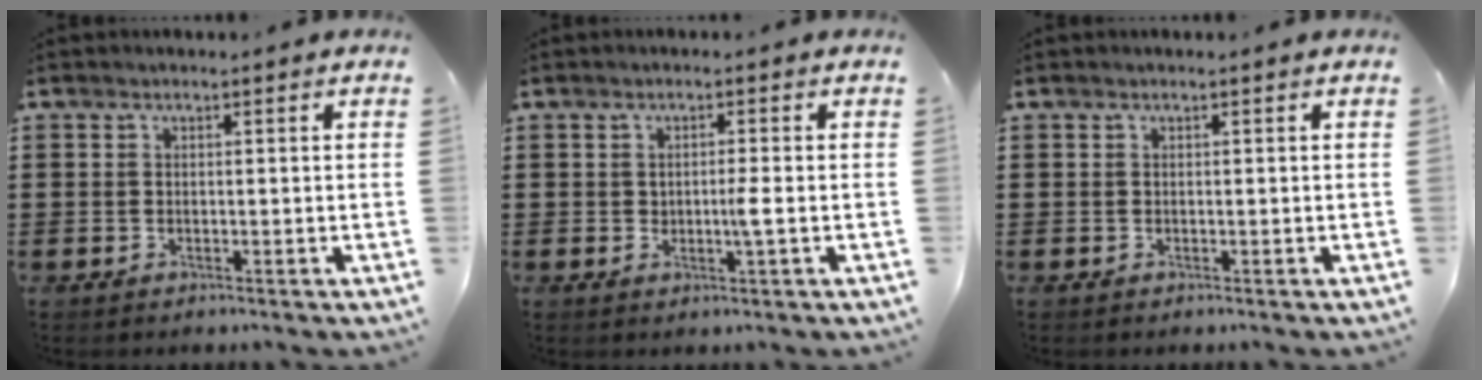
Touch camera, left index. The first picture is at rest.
{"total": 2.2, "force": [-0.2, 0.0, 2.2], "torque": [-0.040, -0.005, -0.005]}
{"total": 0.0}